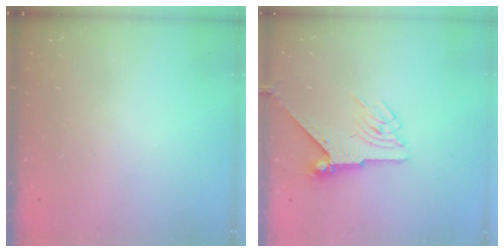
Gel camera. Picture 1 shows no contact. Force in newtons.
{"total": 6.2, "press": 6.2, "slide": 0.2}